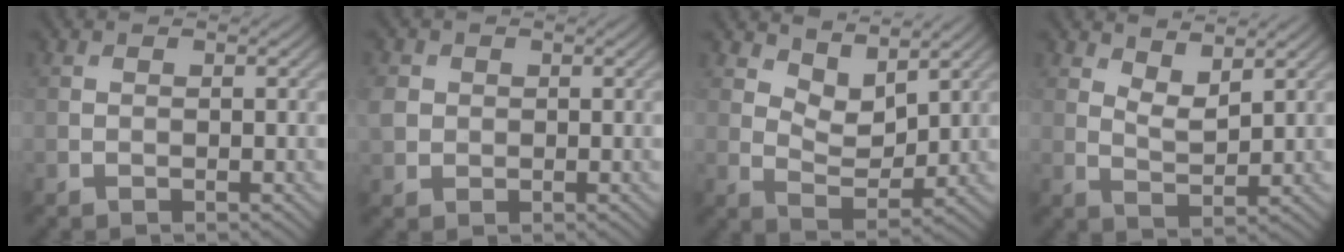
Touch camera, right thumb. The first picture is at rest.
{"total": 2.8, "force": [0.2, 2.6, 1.0], "torque": [-0.035, 0.002, 0.002]}
{"total": 5.2, "force": [4.1, 2.1, 2.4], "torque": [-0.058, -0.010, 0.070]}
{"total": 3.8, "force": [2.8, 1.2, 2.2], "torque": [-0.049, -0.009, 0.055]}